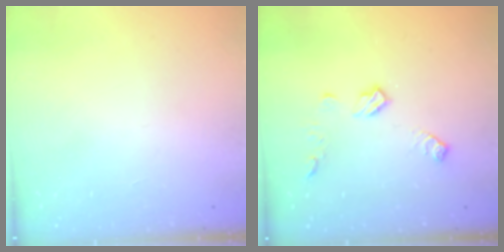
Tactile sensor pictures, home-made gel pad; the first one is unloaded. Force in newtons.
{"total": 7.9, "press": 7.9, "slide": 0.3}